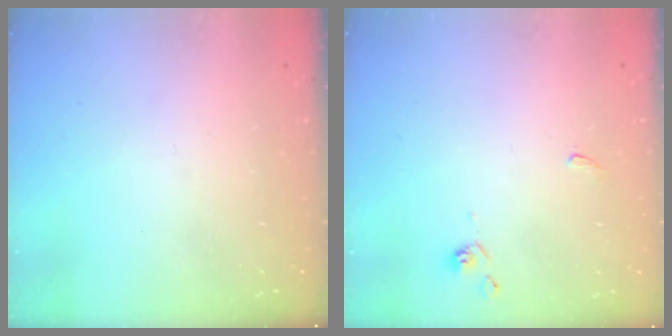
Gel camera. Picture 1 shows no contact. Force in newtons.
{"total": 2.8, "press": 2.8, "slide": 0.6}